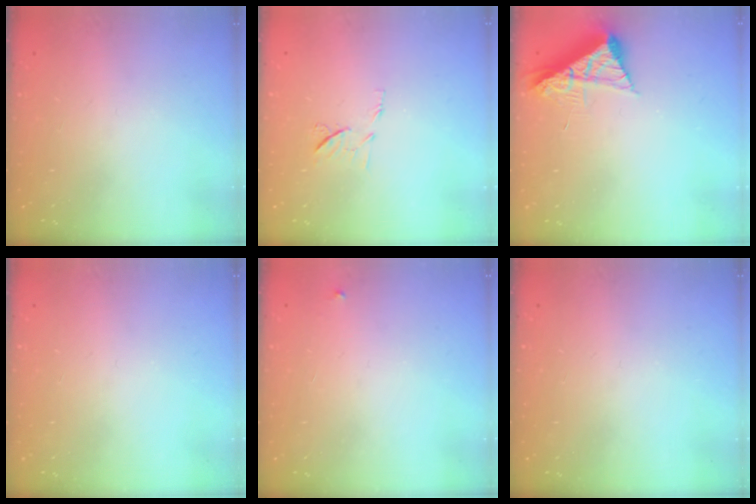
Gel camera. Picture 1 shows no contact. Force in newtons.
{"total": 6.7, "press": 6.6, "slide": 1.0}
{"total": 8.1, "press": 8.1, "slide": 0.8}
{"total": 0.0}
{"total": 2.1, "press": 2.1, "slide": 0.1}
{"total": 0.0}